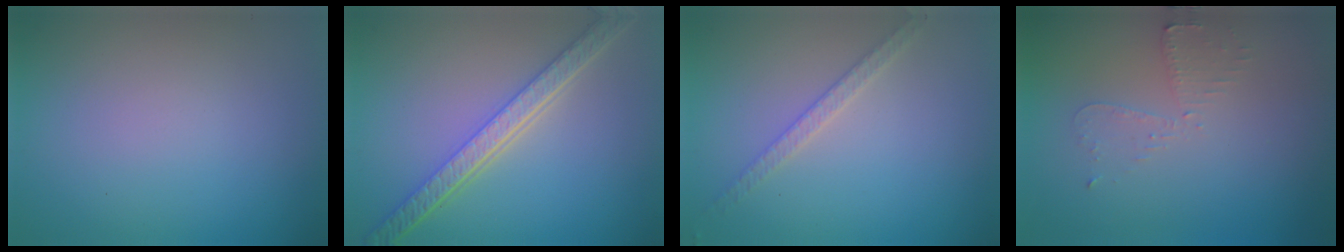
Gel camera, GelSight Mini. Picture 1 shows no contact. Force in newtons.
{"total": 5.7, "press": 4.4, "slide": 3.6}
{"total": 1.9, "press": 1.9, "slide": 0.4}
{"total": 1.9, "press": 1.9, "slide": 0.4}